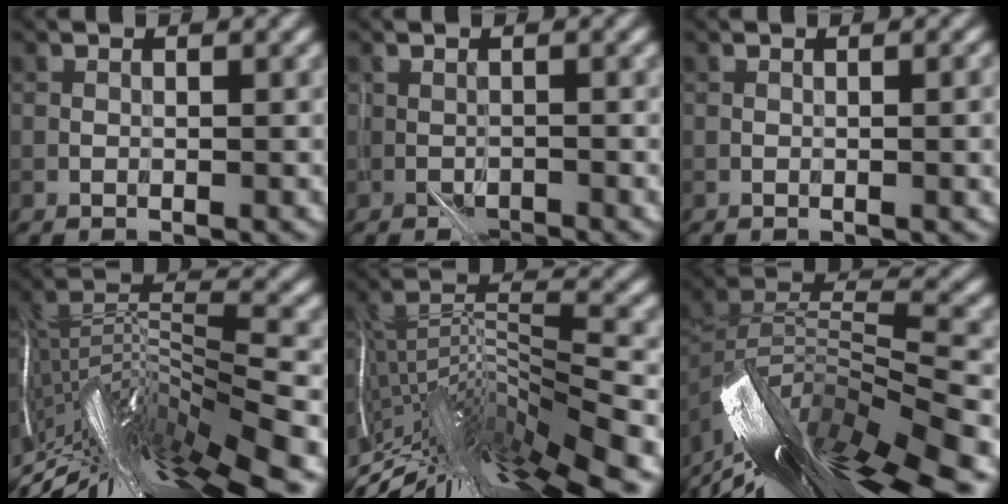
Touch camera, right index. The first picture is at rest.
{"total": 1.4, "force": [-1.0, 0.6, 0.7], "torque": [-0.015, -0.003, -0.021]}
{"total": 1.4, "force": [0.0, 0.3, 1.4], "torque": [-0.018, -0.001, 0.001]}
{"total": 14.1, "force": [-8.2, 3.2, 11.0], "torque": [-0.205, 0.031, -0.129]}
{"total": 12.6, "force": [-7.9, 2.6, 9.4], "torque": [-0.172, 0.031, -0.130]}
{"total": 15.1, "force": [-9.2, 4.3, 11.1], "torque": [-0.210, 0.023, -0.149]}